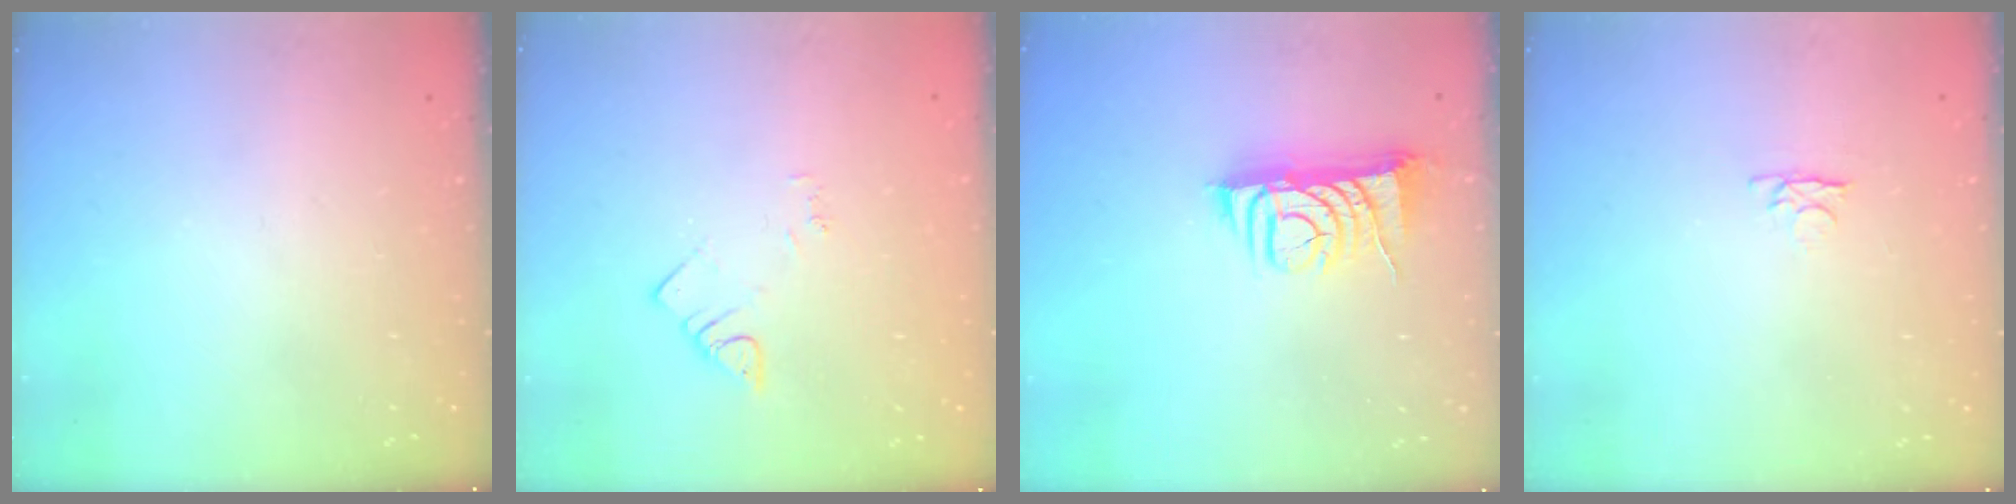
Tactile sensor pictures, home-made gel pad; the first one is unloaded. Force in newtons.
{"total": 3.0, "press": 2.9, "slide": 0.5}
{"total": 7.6, "press": 7.6, "slide": 1.1}
{"total": 4.1, "press": 4.0, "slide": 0.5}